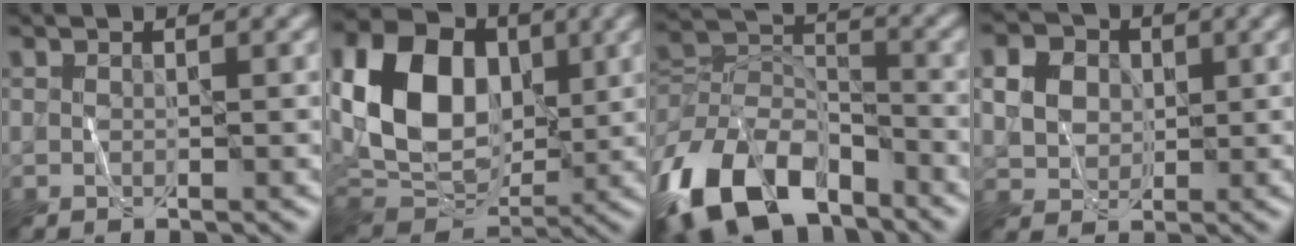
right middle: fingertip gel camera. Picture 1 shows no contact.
{"total": 12.6, "force": [2.0, 9.1, 8.4], "torque": [-0.171, 0.010, 0.028]}
{"total": 12.5, "force": [-7.7, 6.8, 7.0], "torque": [-0.143, 0.002, -0.156]}
{"total": 6.7, "force": [2.1, 5.4, 3.3], "torque": [-0.081, 0.026, 0.035]}